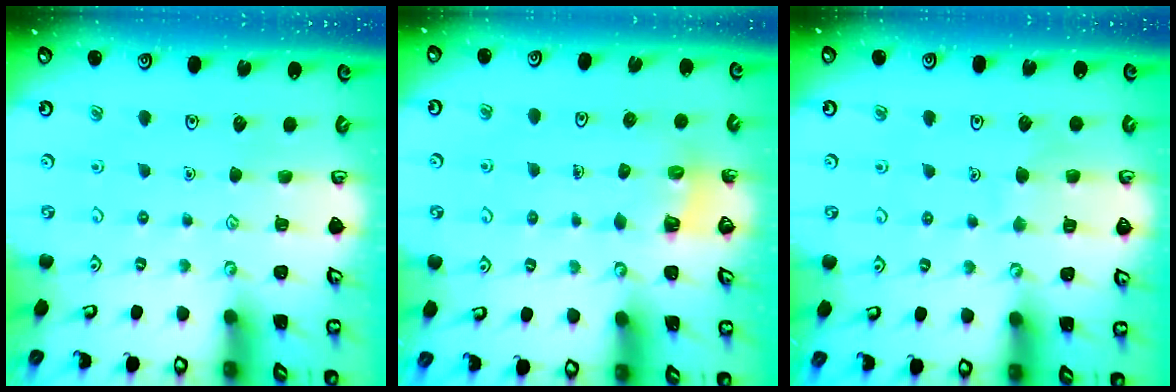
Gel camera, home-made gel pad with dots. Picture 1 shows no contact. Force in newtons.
{"total": 2.6, "press": 2.6, "slide": 0.3}
{"total": 5.3, "press": 5.3, "slide": 0.5}